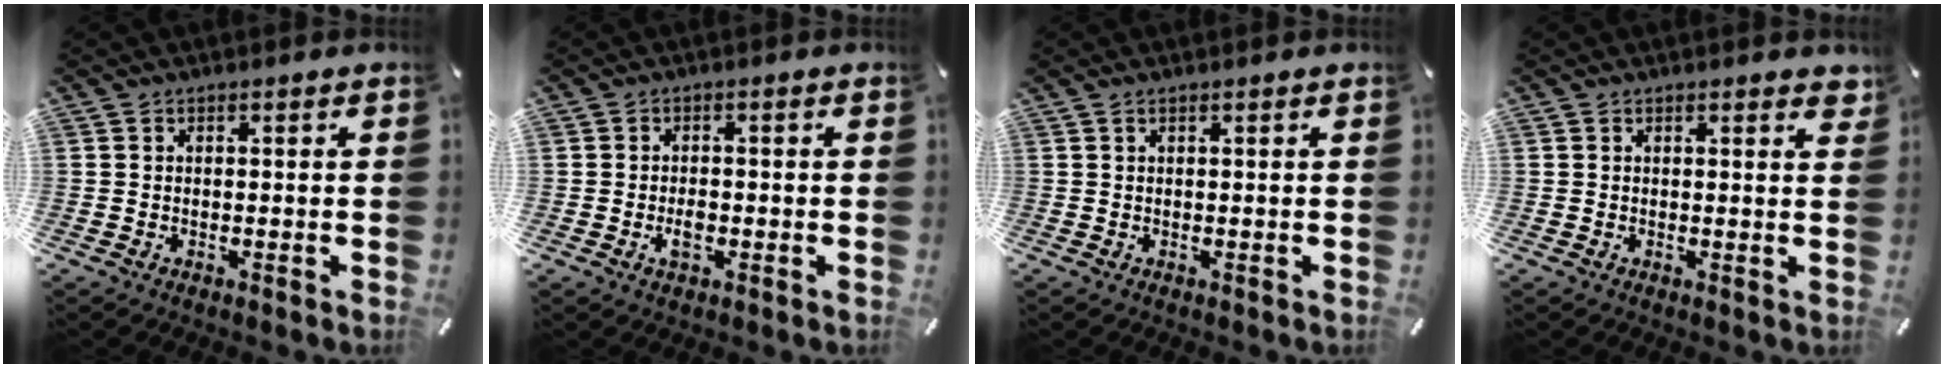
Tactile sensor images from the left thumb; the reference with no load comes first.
{"total": 2.7, "force": [-0.8, 1.6, 2.0], "torque": [-0.044, 0.001, -0.016]}
{"total": 0.7, "force": [0.3, -0.1, 0.7], "torque": [-0.012, -0.001, 0.004]}
{"total": 1.4, "force": [1.0, 0.5, 0.9], "torque": [-0.004, -0.003, 0.013]}